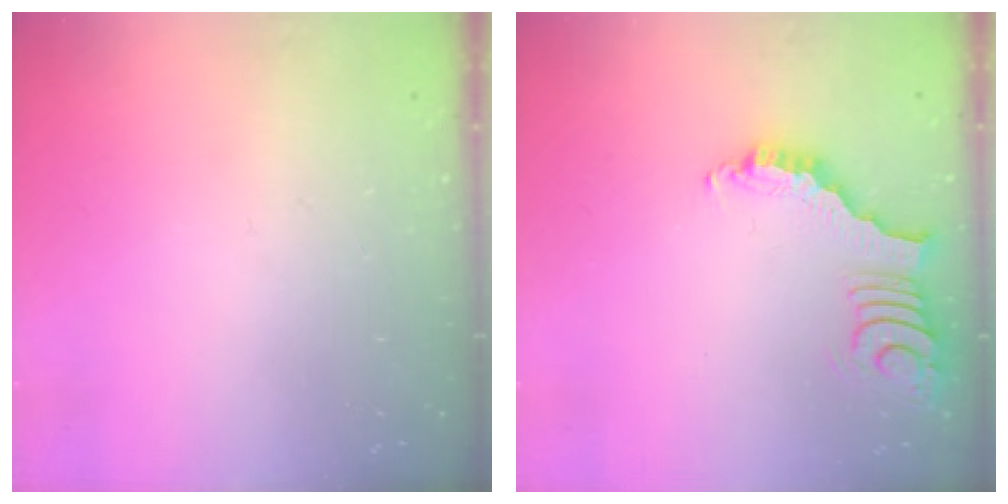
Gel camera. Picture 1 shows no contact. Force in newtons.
{"total": 3.8, "press": 3.7, "slide": 0.5}